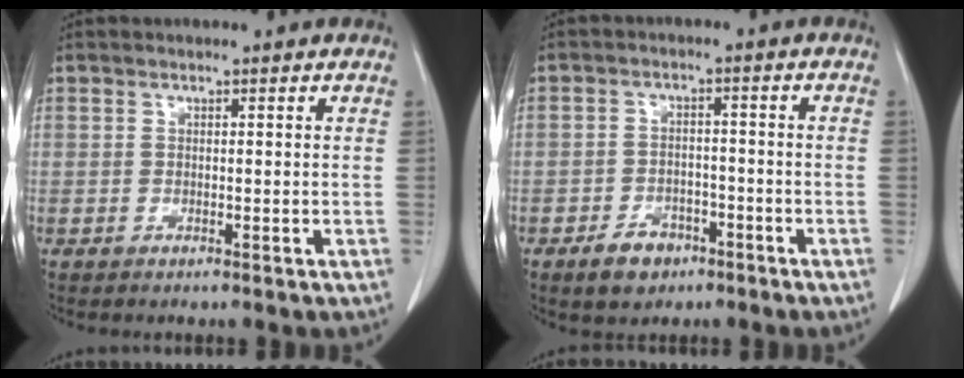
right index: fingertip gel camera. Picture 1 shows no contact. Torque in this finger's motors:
{"motor_torque": [0.01, 0.03, -0.07, -0.02]}